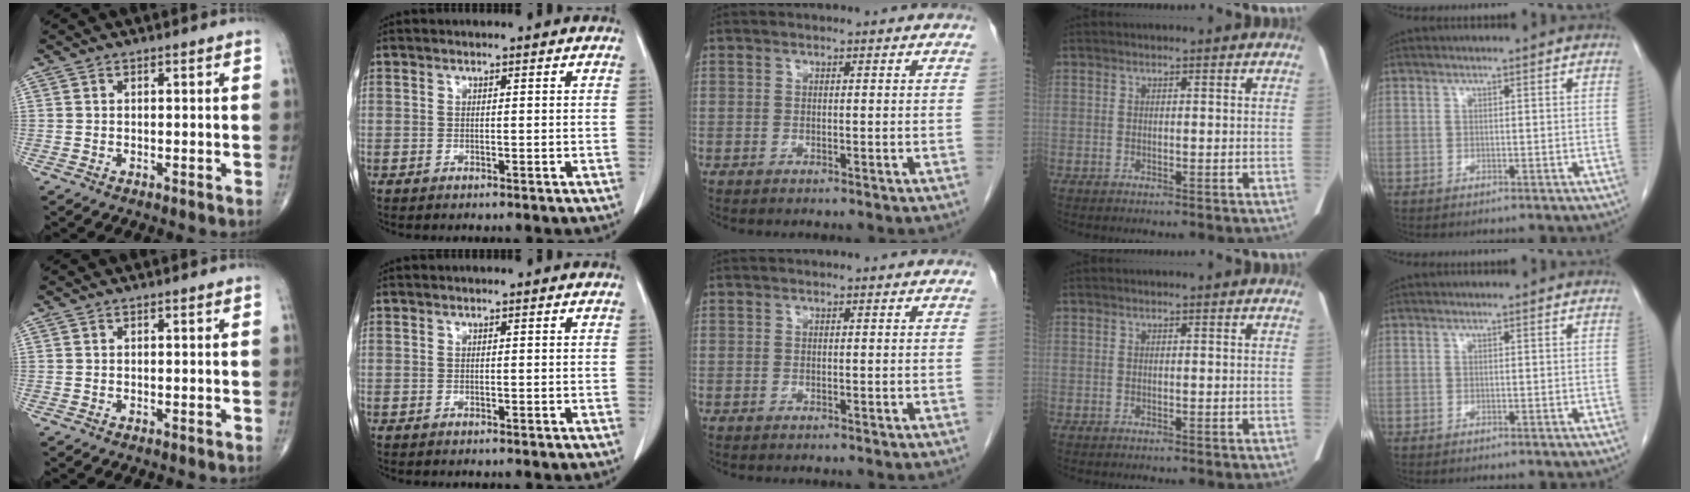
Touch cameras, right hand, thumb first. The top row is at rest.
{}